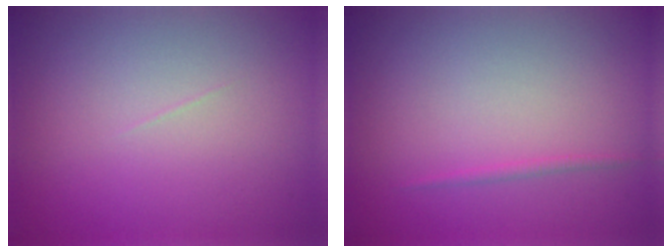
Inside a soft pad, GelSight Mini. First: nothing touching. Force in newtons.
{"total": 0.6, "press": 0.6, "slide": 0.1}